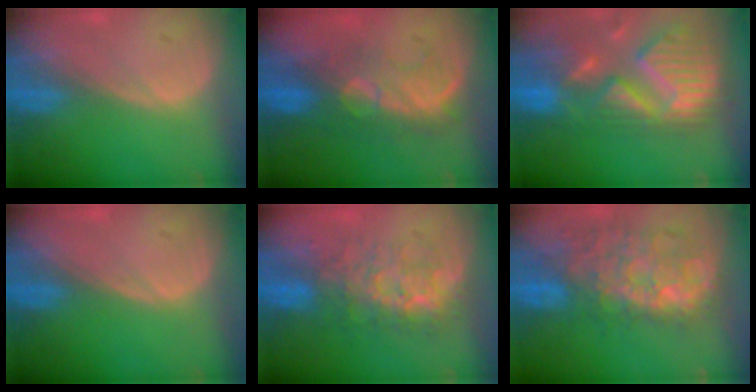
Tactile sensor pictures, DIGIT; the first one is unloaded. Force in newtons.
{"total": 8.4, "press": 8.0, "slide": 2.5}
{"total": 13.9, "press": 11.7, "slide": 7.5}
{"total": 0.0}
{"total": 7.7, "press": 7.6, "slide": 1.4}
{"total": 10.7, "press": 10.1, "slide": 3.6}